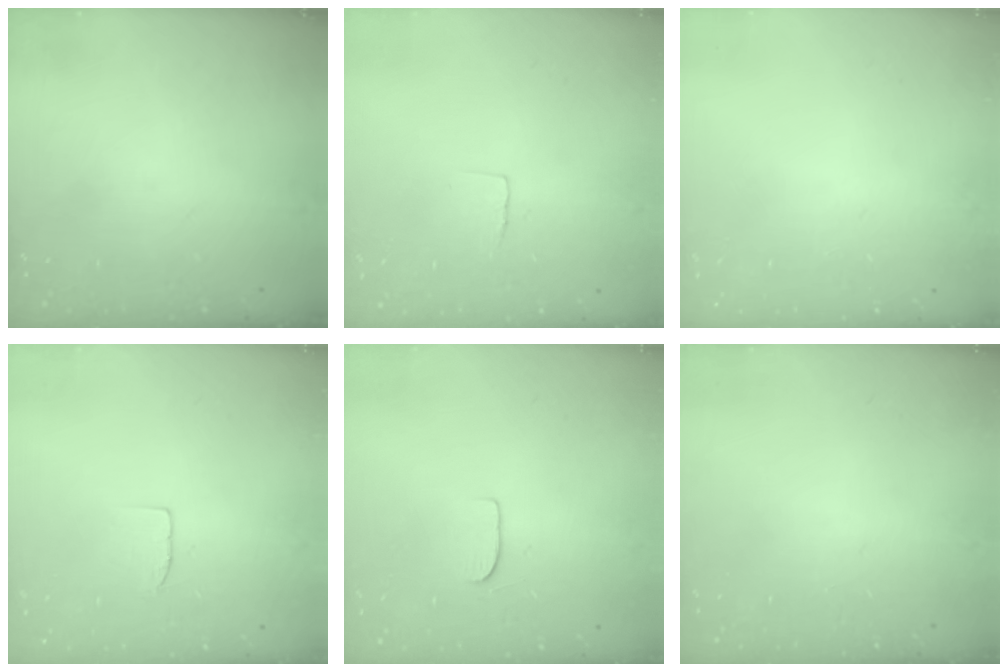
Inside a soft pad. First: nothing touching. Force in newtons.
{"total": 4.0, "press": 4.0, "slide": 0.2}
{"total": 0.0}
{"total": 3.9, "press": 3.9, "slide": 0.3}
{"total": 4.8, "press": 4.7, "slide": 0.6}
{"total": 0.0}